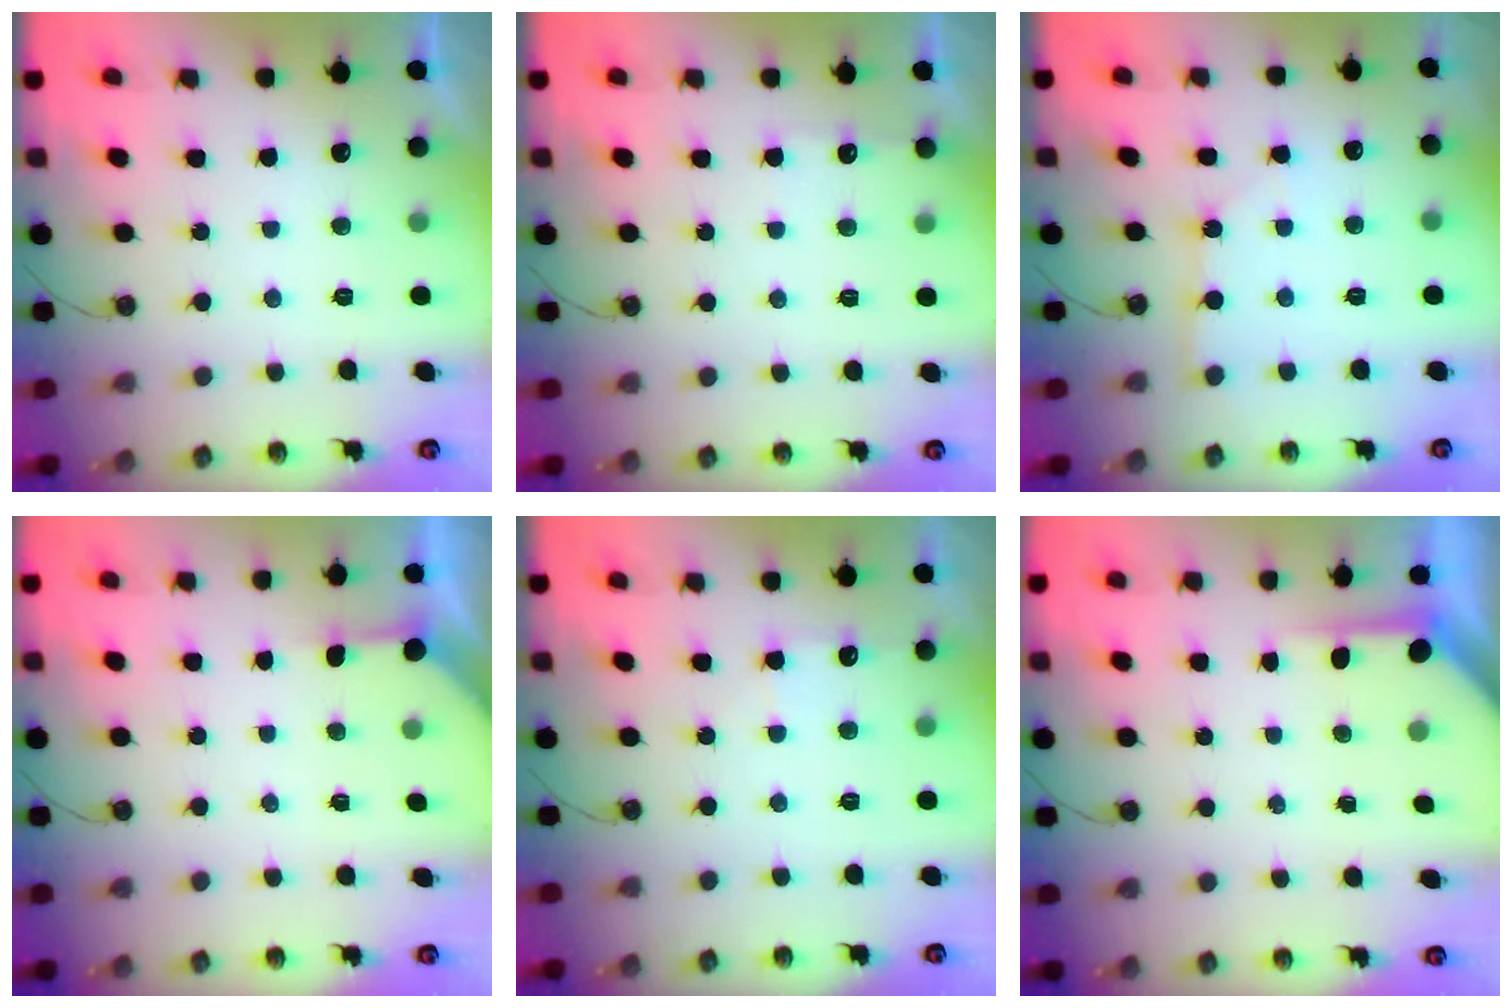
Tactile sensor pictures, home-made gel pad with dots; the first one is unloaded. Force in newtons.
{"total": 3.8, "press": 3.8, "slide": 0.5}
{"total": 2.0, "press": 2.0, "slide": 0.3}
{"total": 2.1, "press": 2.1, "slide": 0.3}
{"total": 7.2, "press": 7.2, "slide": 0.8}
{"total": 3.6, "press": 3.6, "slide": 0.4}